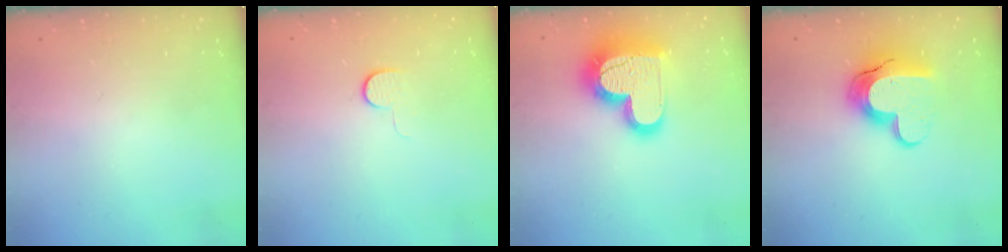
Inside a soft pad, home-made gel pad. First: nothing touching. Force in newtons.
{"total": 4.8, "press": 4.7, "slide": 0.5}
{"total": 21.1, "press": 21.0, "slide": 1.9}
{"total": 14.0, "press": 14.0, "slide": 1.0}